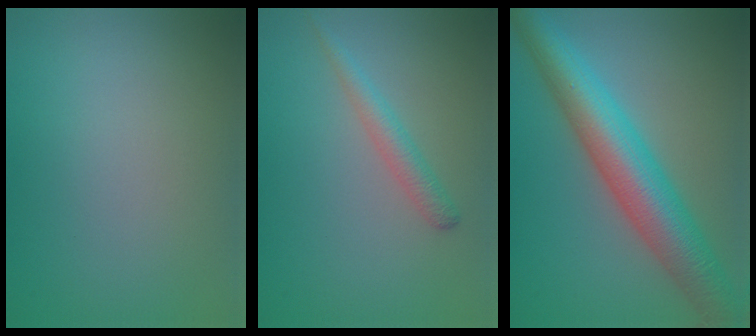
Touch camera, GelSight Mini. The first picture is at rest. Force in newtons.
{"total": 1.9, "press": 1.9, "slide": 0.0}
{"total": 8.5, "press": 8.5, "slide": 0.2}